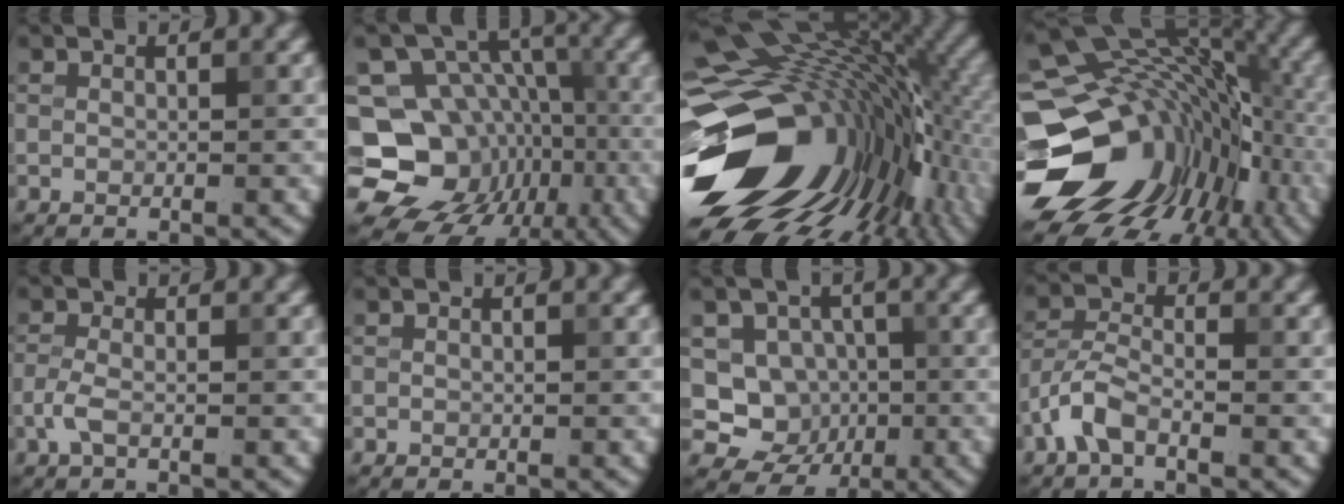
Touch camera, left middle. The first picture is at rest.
{"total": 15.1, "force": [-4.7, 13.3, 5.4], "torque": [-0.096, -0.003, -0.091]}
{"total": 19.4, "force": [-0.8, 12.9, 14.6], "torque": [-0.257, -0.047, 0.022]}
{"total": 16.6, "force": [-4.6, 12.4, 10.0], "torque": [-0.145, 0.001, -0.045]}
{"total": 1.7, "force": [-0.7, 0.6, 1.5], "torque": [-0.035, 0.001, -0.019]}
{"total": 0.0}
{"total": 5.6, "force": [-0.8, 5.2, 2.0], "torque": [-0.013, -0.004, -0.033]}
{"total": 3.3, "force": [-1.9, 1.4, 2.3], "torque": [-0.049, 0.007, -0.050]}